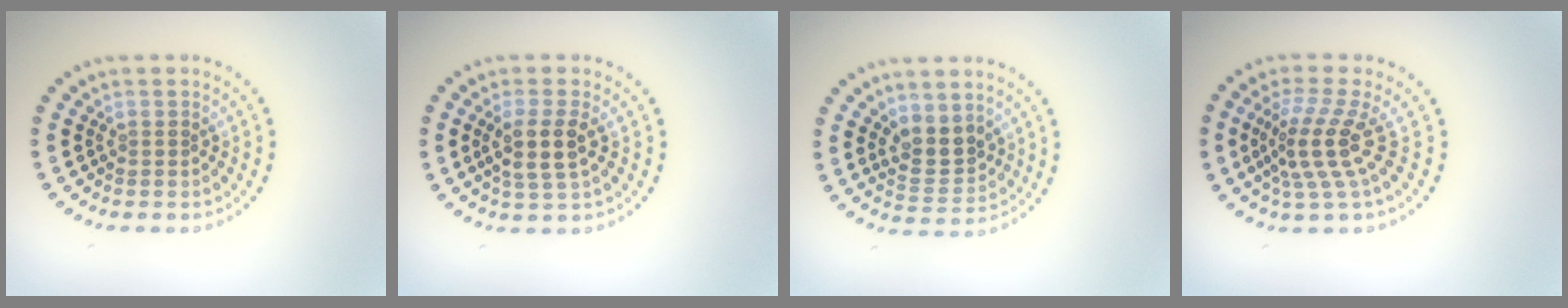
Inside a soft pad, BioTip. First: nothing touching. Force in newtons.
{"total": 2.9, "press": 2.5, "slide": 1.5}
{"total": 3.0, "press": 2.7, "slide": 1.2}
{"total": 3.9, "press": 2.7, "slide": 2.9}